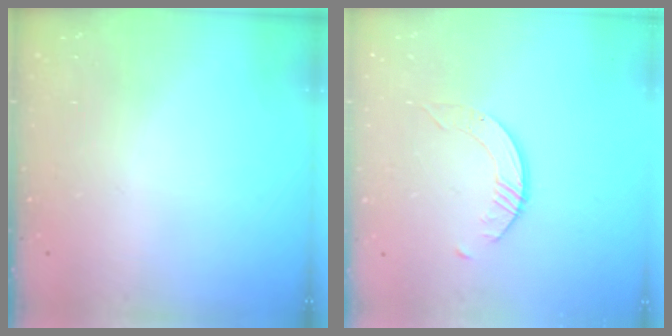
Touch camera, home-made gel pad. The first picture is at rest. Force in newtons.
{"total": 3.0, "press": 3.0, "slide": 0.2}